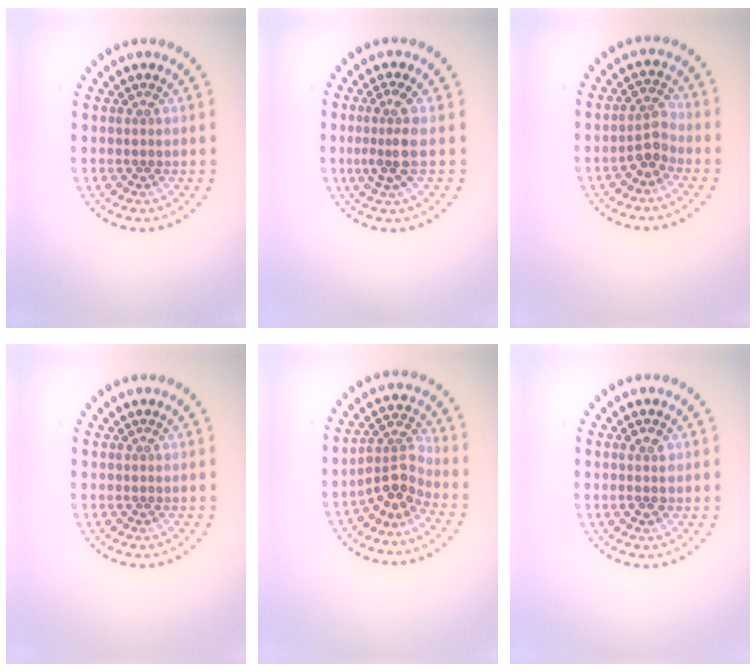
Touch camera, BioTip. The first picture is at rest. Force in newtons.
{"total": 2.7, "press": 2.2, "slide": 1.5}
{"total": 2.4, "press": 2.1, "slide": 1.0}
{"total": 0.0}
{"total": 3.1, "press": 2.4, "slide": 2.1}
{"total": 1.5, "press": 1.5, "slide": 0.3}